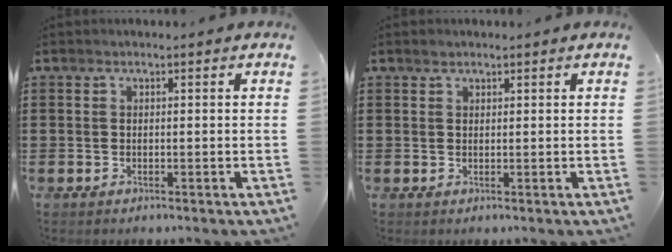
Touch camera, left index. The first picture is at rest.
{"total": 0.8, "force": [0.7, 0.4, 0.2], "torque": [-0.005, 0.003, 0.013]}